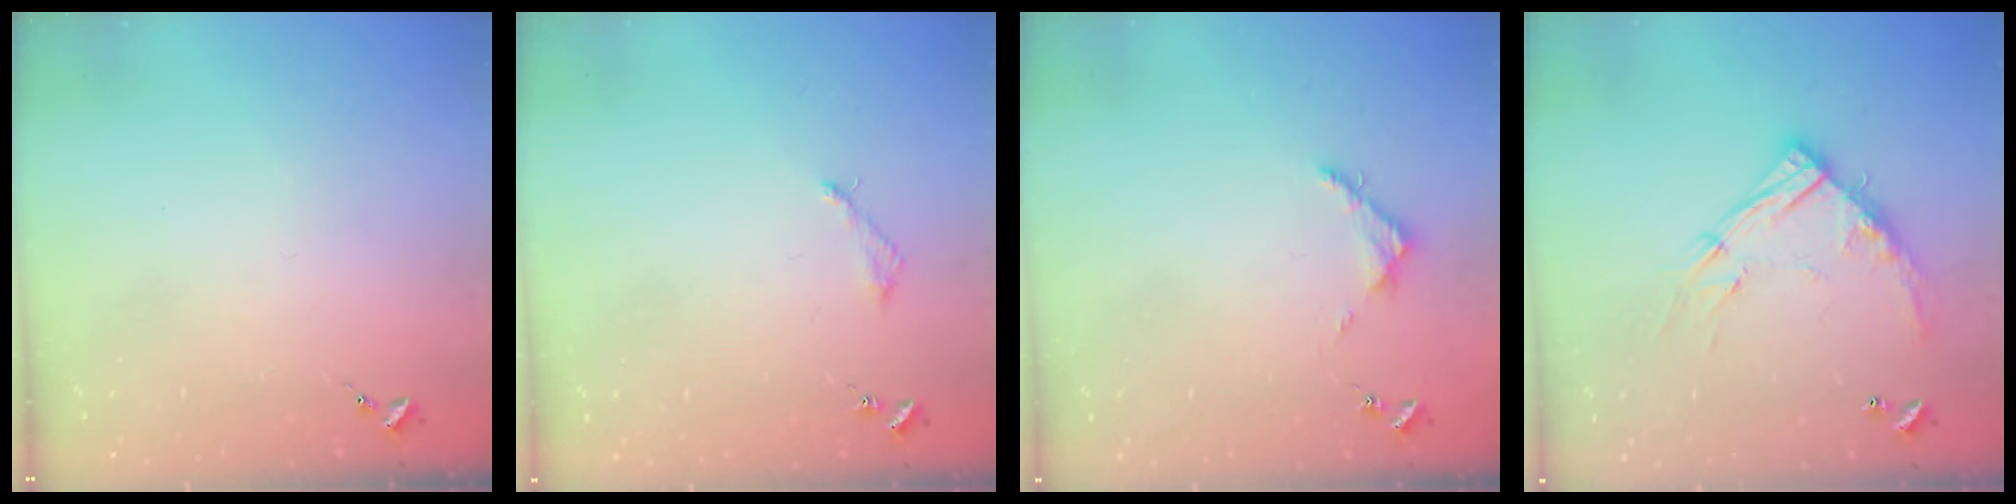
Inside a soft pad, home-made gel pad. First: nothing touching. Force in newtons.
{"total": 3.1, "press": 3.0, "slide": 0.3}
{"total": 3.6, "press": 3.6, "slide": 0.3}
{"total": 13.8, "press": 13.8, "slide": 1.0}